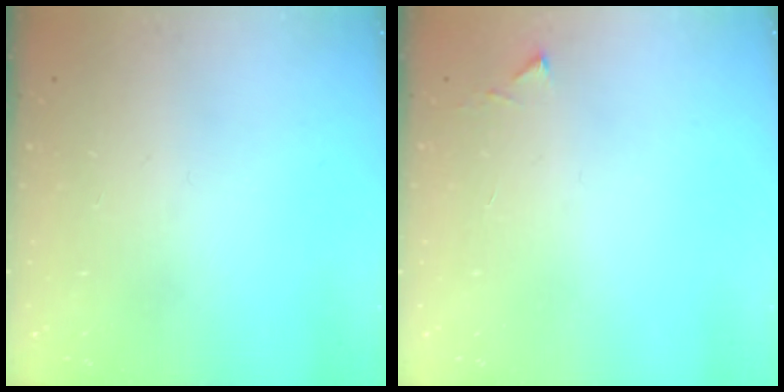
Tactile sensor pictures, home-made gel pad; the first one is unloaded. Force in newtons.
{"total": 4.8, "press": 4.8, "slide": 0.6}